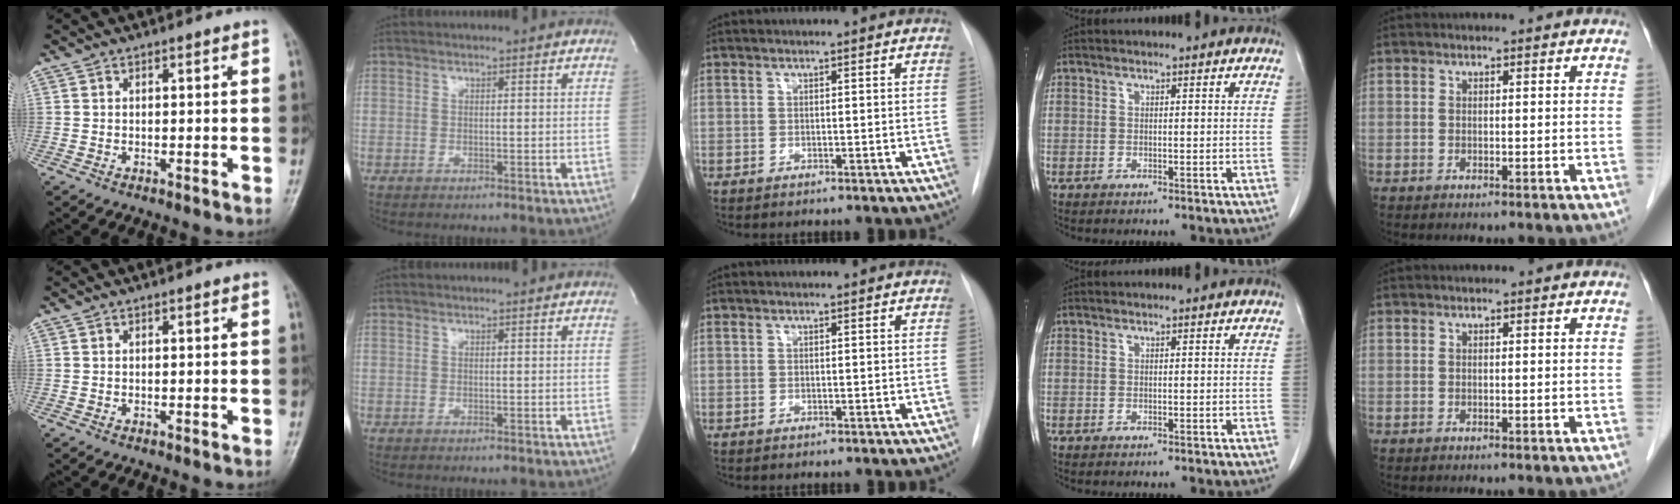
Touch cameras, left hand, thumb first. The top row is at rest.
{}